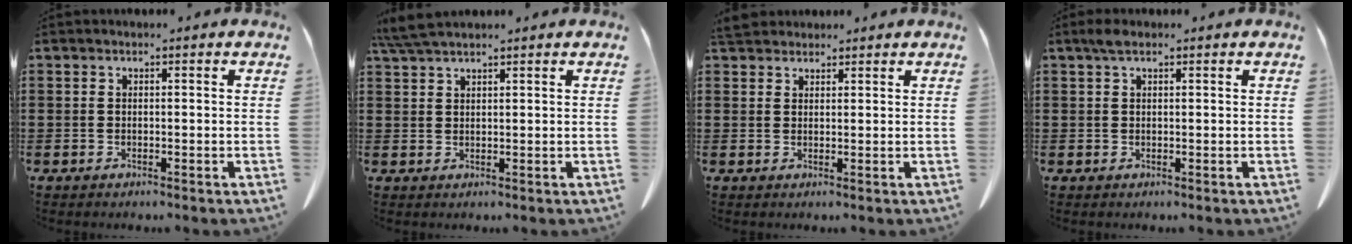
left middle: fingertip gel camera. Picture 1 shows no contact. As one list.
[{"total": 4.0, "force": [3.3, 0.4, 2.1], "torque": [-0.051, -0.003, 0.064]}, {"total": 3.2, "force": [2.9, 1.0, 0.9], "torque": [-0.026, -0.002, 0.056]}, {"total": 1.6, "force": [0.9, 0.8, 1.0], "torque": [-0.024, 0.004, 0.016]}]